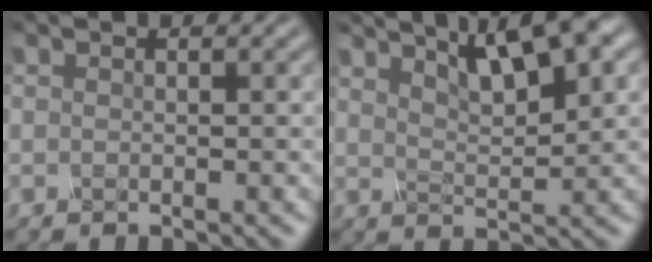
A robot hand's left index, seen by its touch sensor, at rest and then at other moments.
{"total": 5.1, "force": [3.7, 0.6, 3.4], "torque": [-0.058, 0.015, 0.082]}